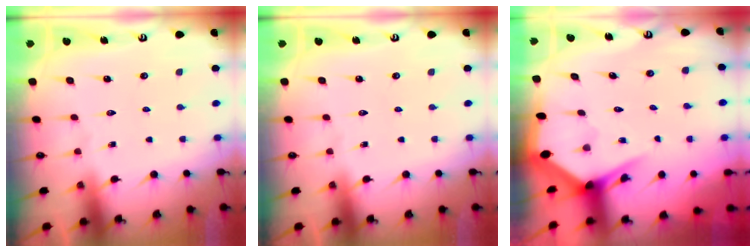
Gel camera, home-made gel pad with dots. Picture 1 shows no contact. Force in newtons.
{"total": 0.0}
{"total": 3.5, "press": 3.4, "slide": 0.5}